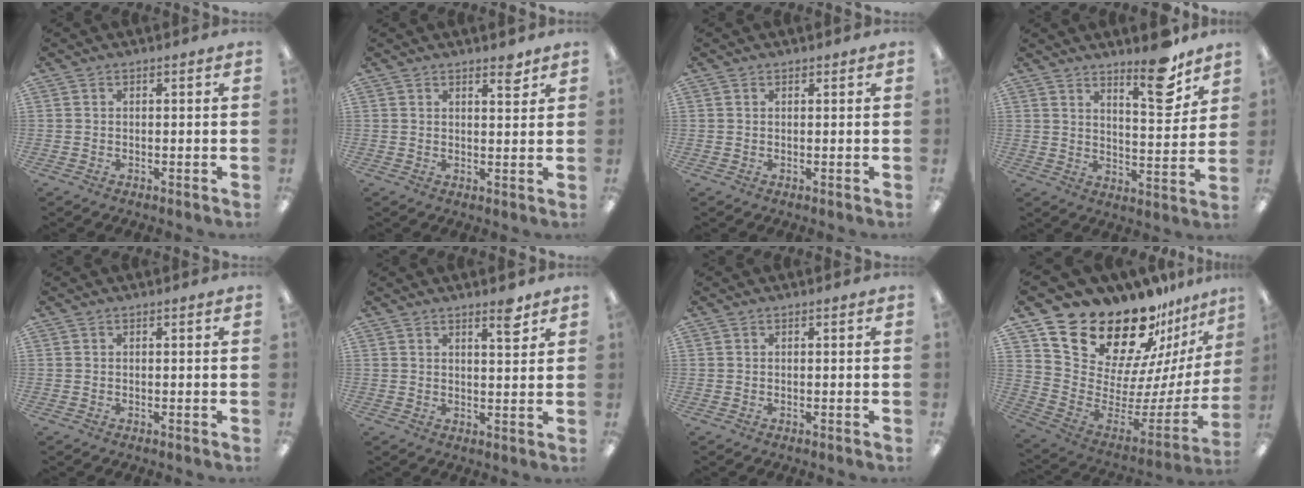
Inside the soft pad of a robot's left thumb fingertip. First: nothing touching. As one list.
[{"total": 3.2, "force": [2.6, 0.9, 1.7], "torque": [-0.006, -0.020, 0.039]}, {"total": 0.6, "force": [0.5, 0.3, 0.0], "torque": [0.000, 0.001, 0.009]}, {"total": 13.1, "force": [9.4, 4.0, 8.1], "torque": [-0.093, -0.069, 0.153]}, {"total": 0.0}, {"total": 4.7, "force": [3.4, 1.1, 3.1], "torque": [-0.028, -0.023, 0.050]}, {"total": 0.0}, {"total": 24.1, "force": [19.3, 10.2, 10.2], "torque": [-0.166, -0.153, 0.358]}]